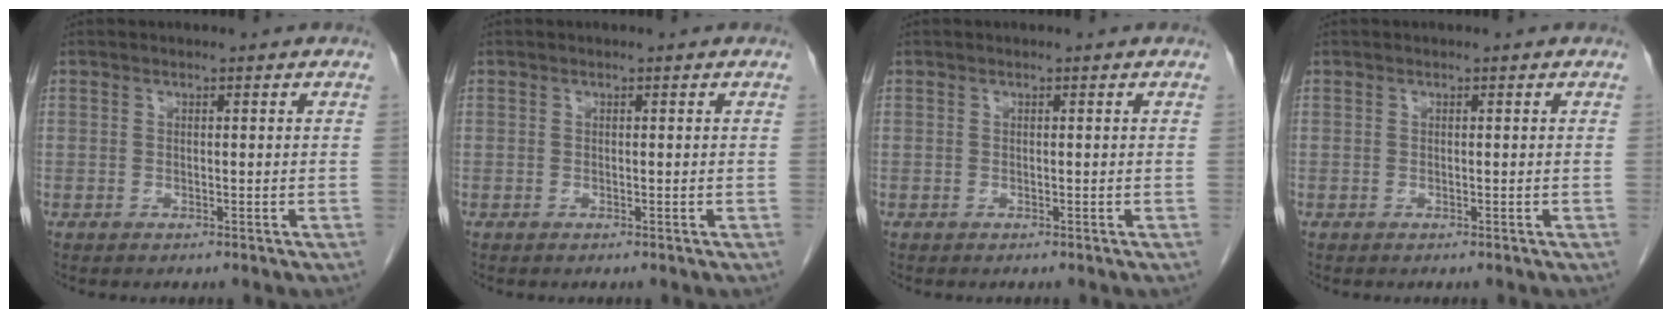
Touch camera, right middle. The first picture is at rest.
{"total": 0.0}
{"total": 0.0}
{"total": 0.0}